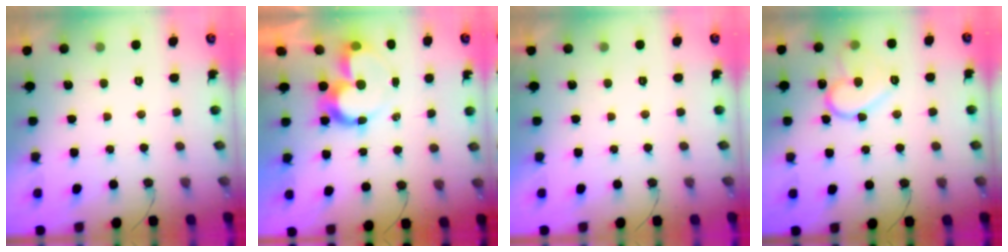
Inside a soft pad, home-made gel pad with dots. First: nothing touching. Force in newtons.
{"total": 10.0, "press": 9.9, "slide": 0.7}
{"total": 1.8, "press": 1.8, "slide": 0.0}
{"total": 13.7, "press": 13.7, "slide": 0.9}